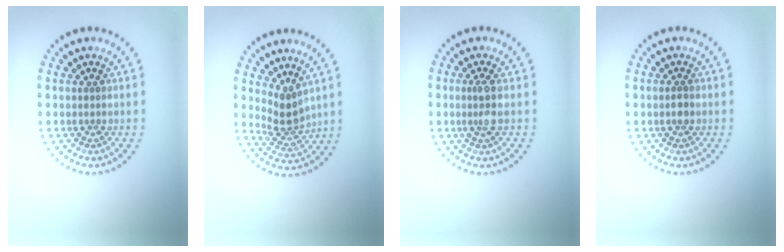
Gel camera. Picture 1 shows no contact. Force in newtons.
{"total": 2.6, "press": 1.8, "slide": 1.8}
{"total": 1.8, "press": 1.5, "slide": 1.0}
{"total": 1.0, "press": 0.9, "slide": 0.3}